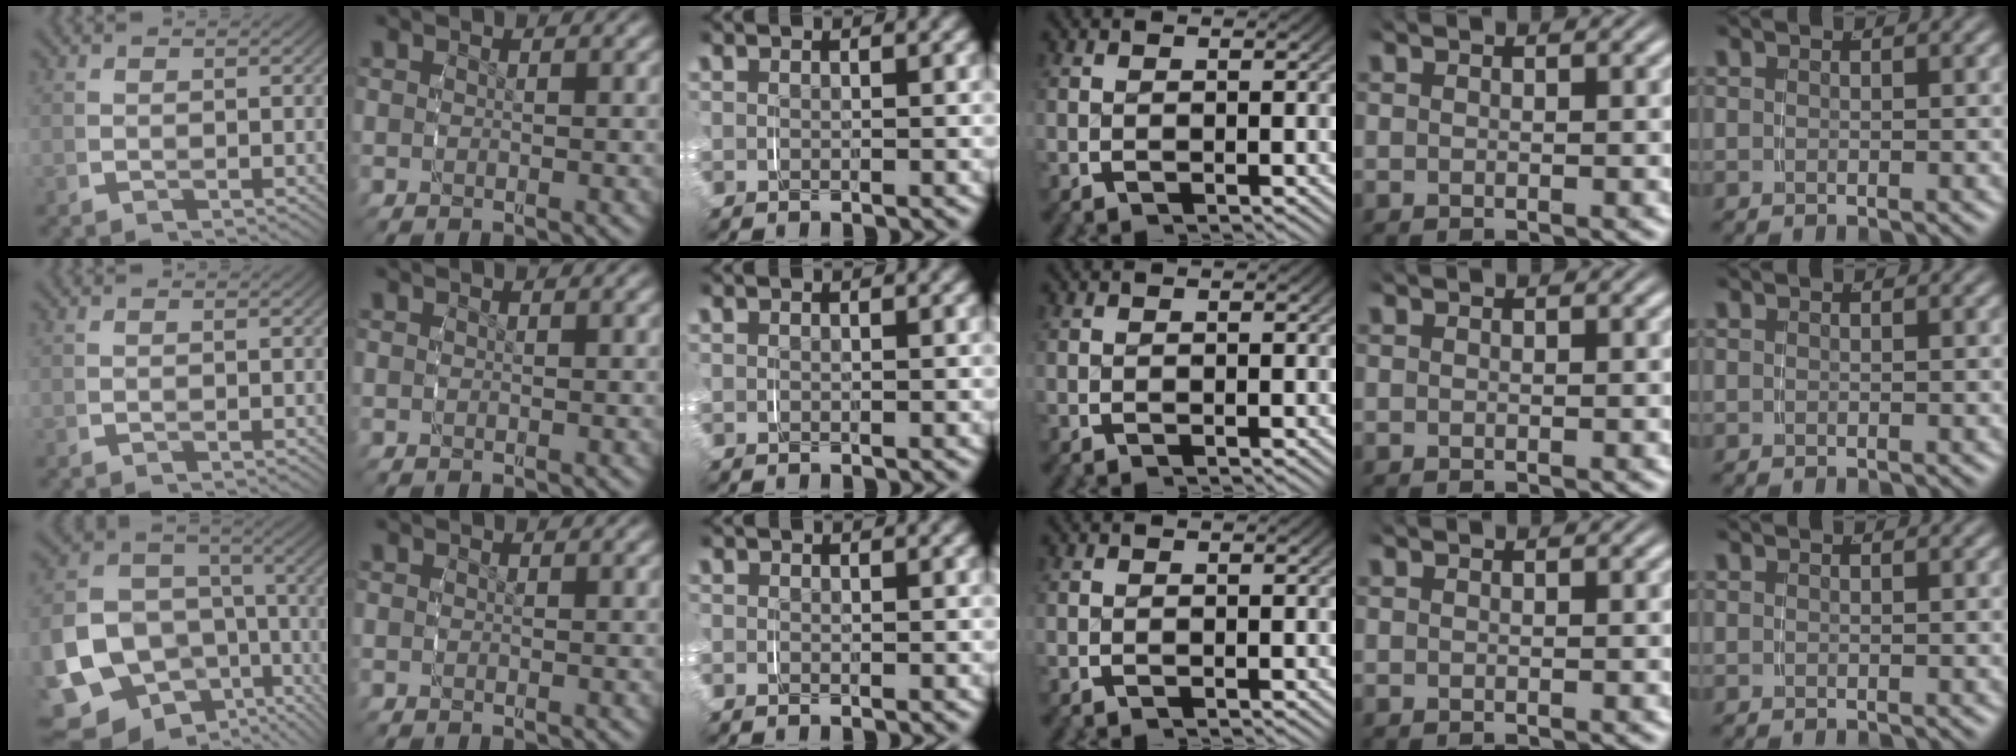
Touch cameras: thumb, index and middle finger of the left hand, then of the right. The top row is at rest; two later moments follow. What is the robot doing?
{"motion": "grasp_and_lifting", "object": "napkin"}